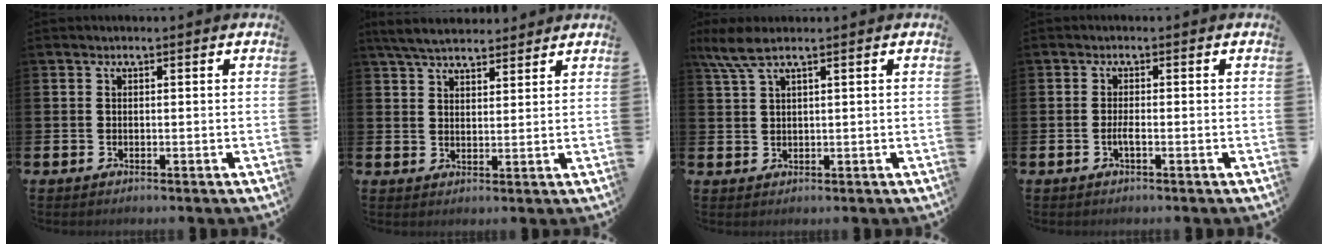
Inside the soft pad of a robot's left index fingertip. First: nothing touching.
{"total": 5.1, "force": [4.9, 1.1, 1.2], "torque": [-0.035, -0.015, 0.089]}
{"total": 4.2, "force": [2.7, 0.7, 3.1], "torque": [-0.072, 0.006, 0.050]}
{"total": 1.1, "force": [-0.4, 0.2, 1.0], "torque": [-0.025, 0.001, -0.007]}